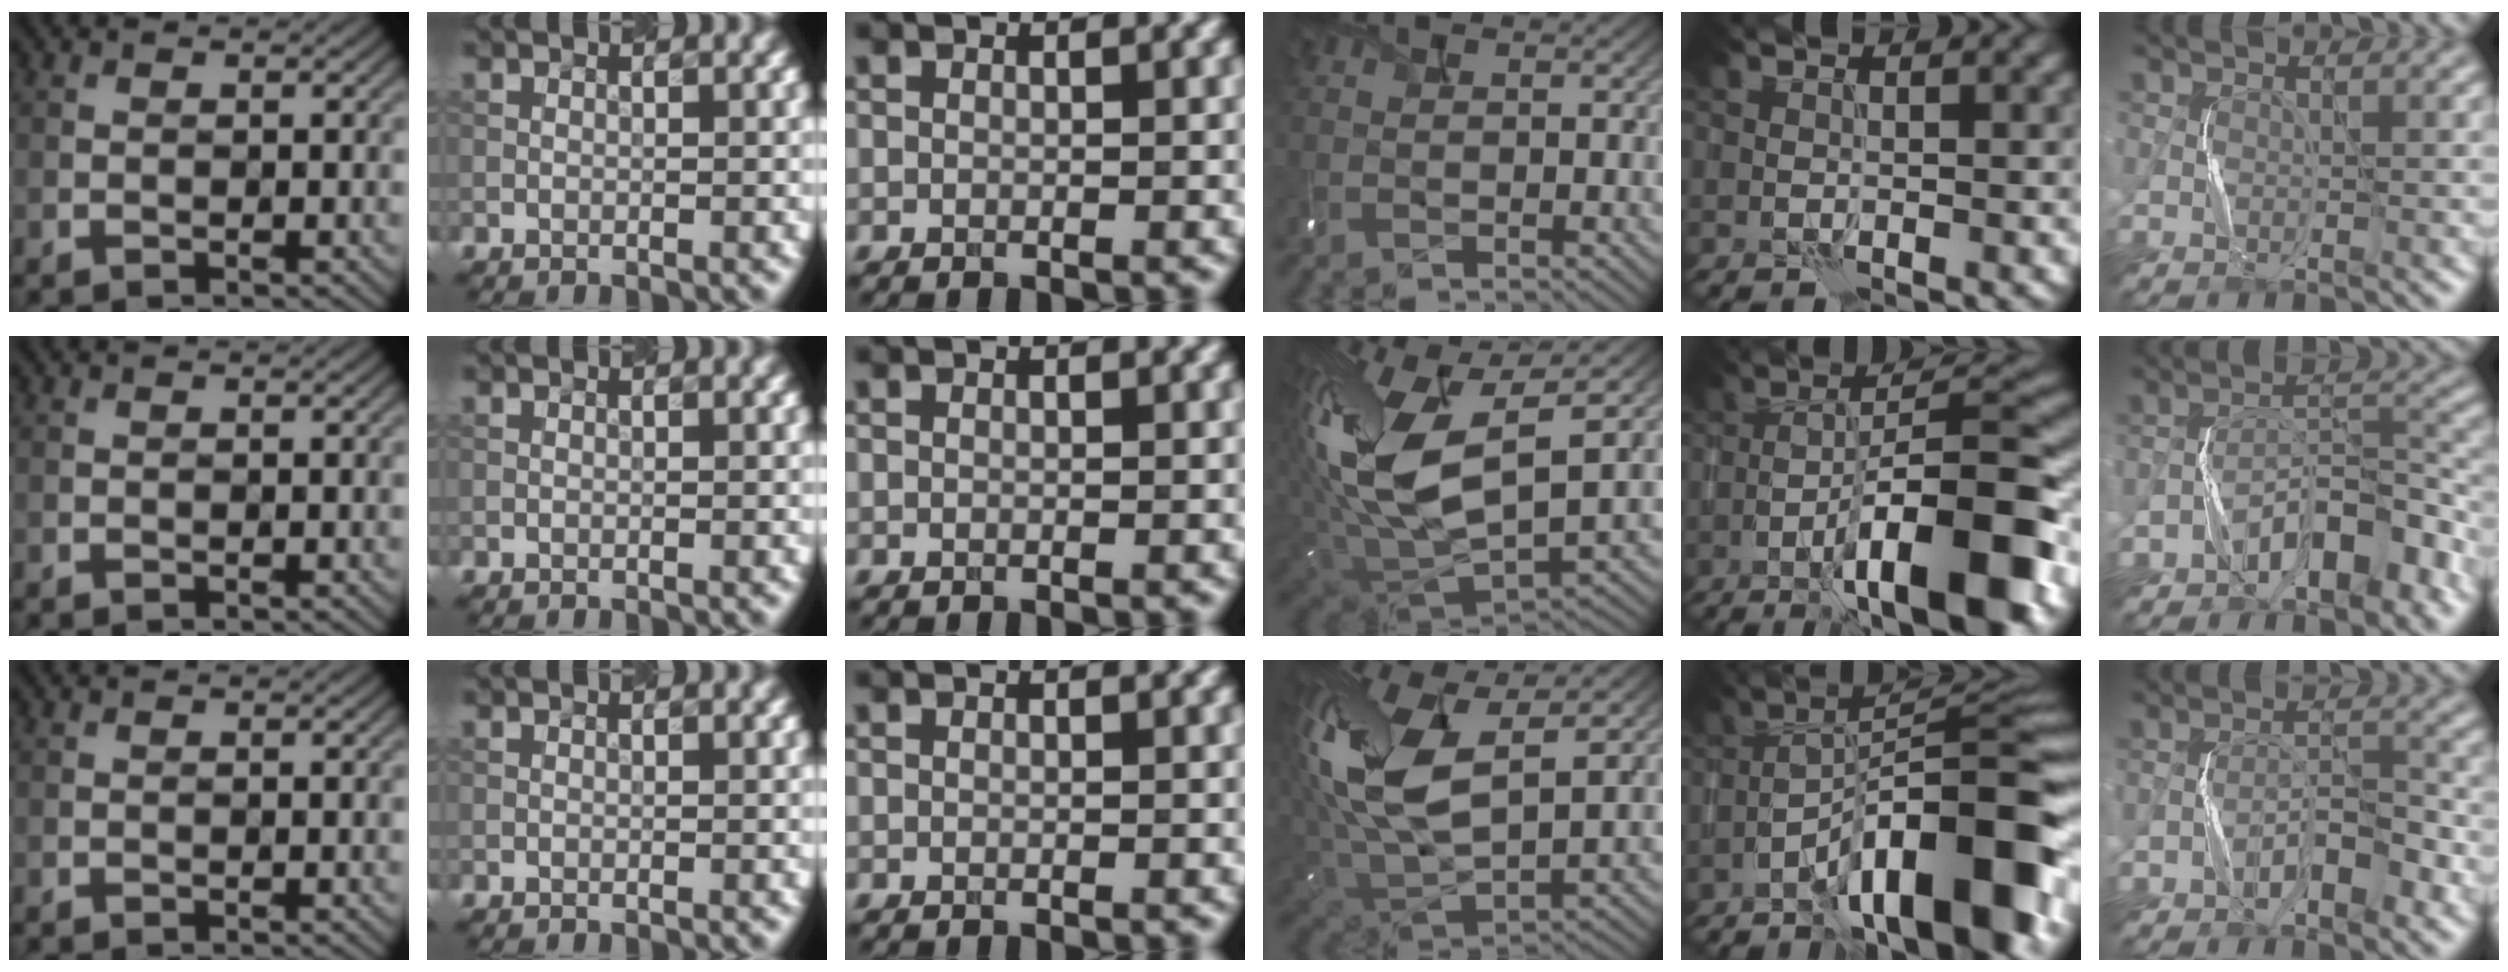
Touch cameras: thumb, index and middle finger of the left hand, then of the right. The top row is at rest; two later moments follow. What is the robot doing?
{"motion": "shake", "object": "box of matches"}